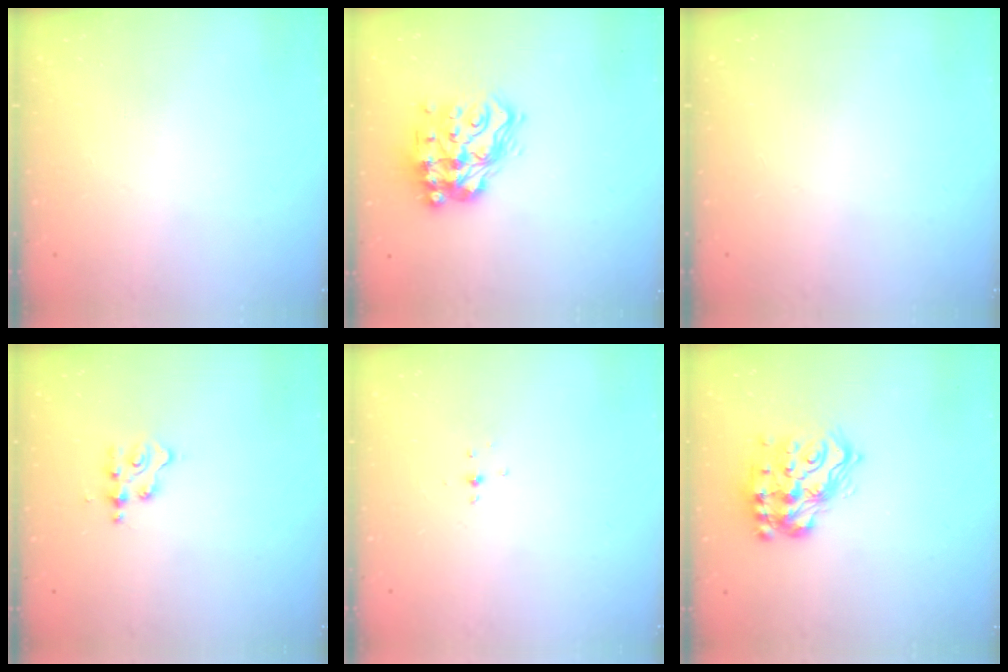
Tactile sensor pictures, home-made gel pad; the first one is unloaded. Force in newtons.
{"total": 16.0, "press": 15.9, "slide": 1.8}
{"total": 0.0}
{"total": 2.1, "press": 2.1, "slide": 0.3}
{"total": 3.2, "press": 3.1, "slide": 0.8}
{"total": 16.1, "press": 16.1, "slide": 1.1}